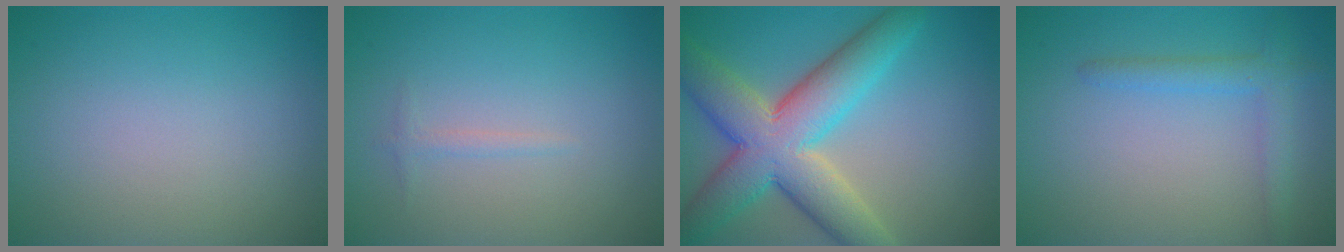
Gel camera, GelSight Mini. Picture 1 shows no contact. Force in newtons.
{"total": 0.7, "press": 0.7, "slide": 0.0}
{"total": 10.1, "press": 10.1, "slide": 0.7}
{"total": 2.3, "press": 2.3, "slide": 0.1}